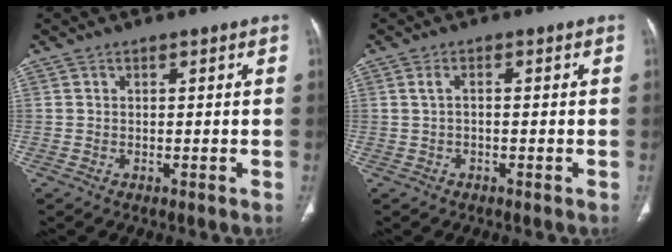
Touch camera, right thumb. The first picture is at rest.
{"total": 1.5, "force": [0.0, 0.7, 1.4], "torque": [-0.029, 0.006, 0.000]}